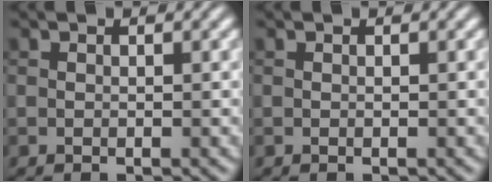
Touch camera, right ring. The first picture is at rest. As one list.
[{"total": 0.0}]